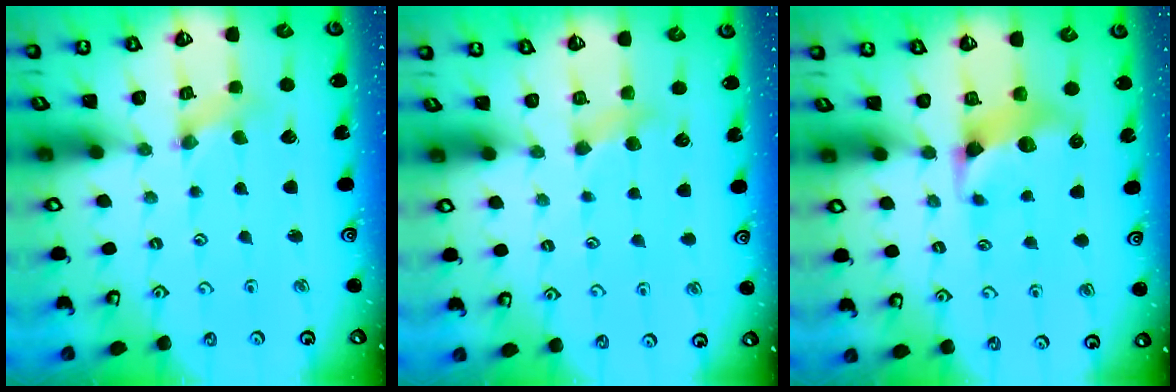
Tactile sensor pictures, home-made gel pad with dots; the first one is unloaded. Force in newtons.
{"total": 3.6, "press": 3.5, "slide": 0.5}
{"total": 7.0, "press": 7.0, "slide": 0.6}